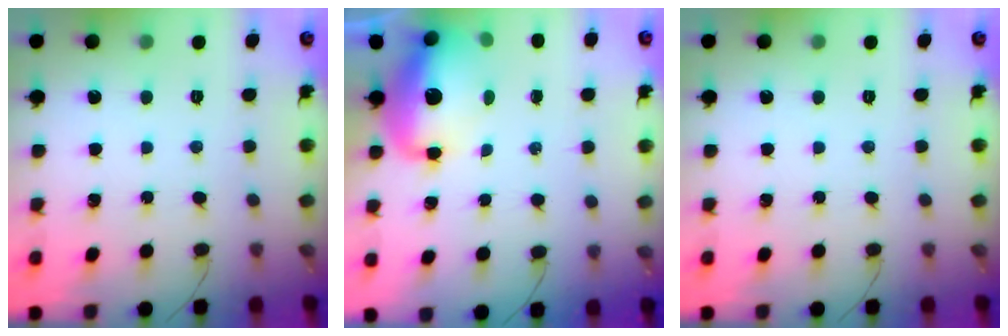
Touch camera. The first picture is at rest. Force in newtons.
{"total": 13.4, "press": 13.0, "slide": 3.1}
{"total": 0.0}